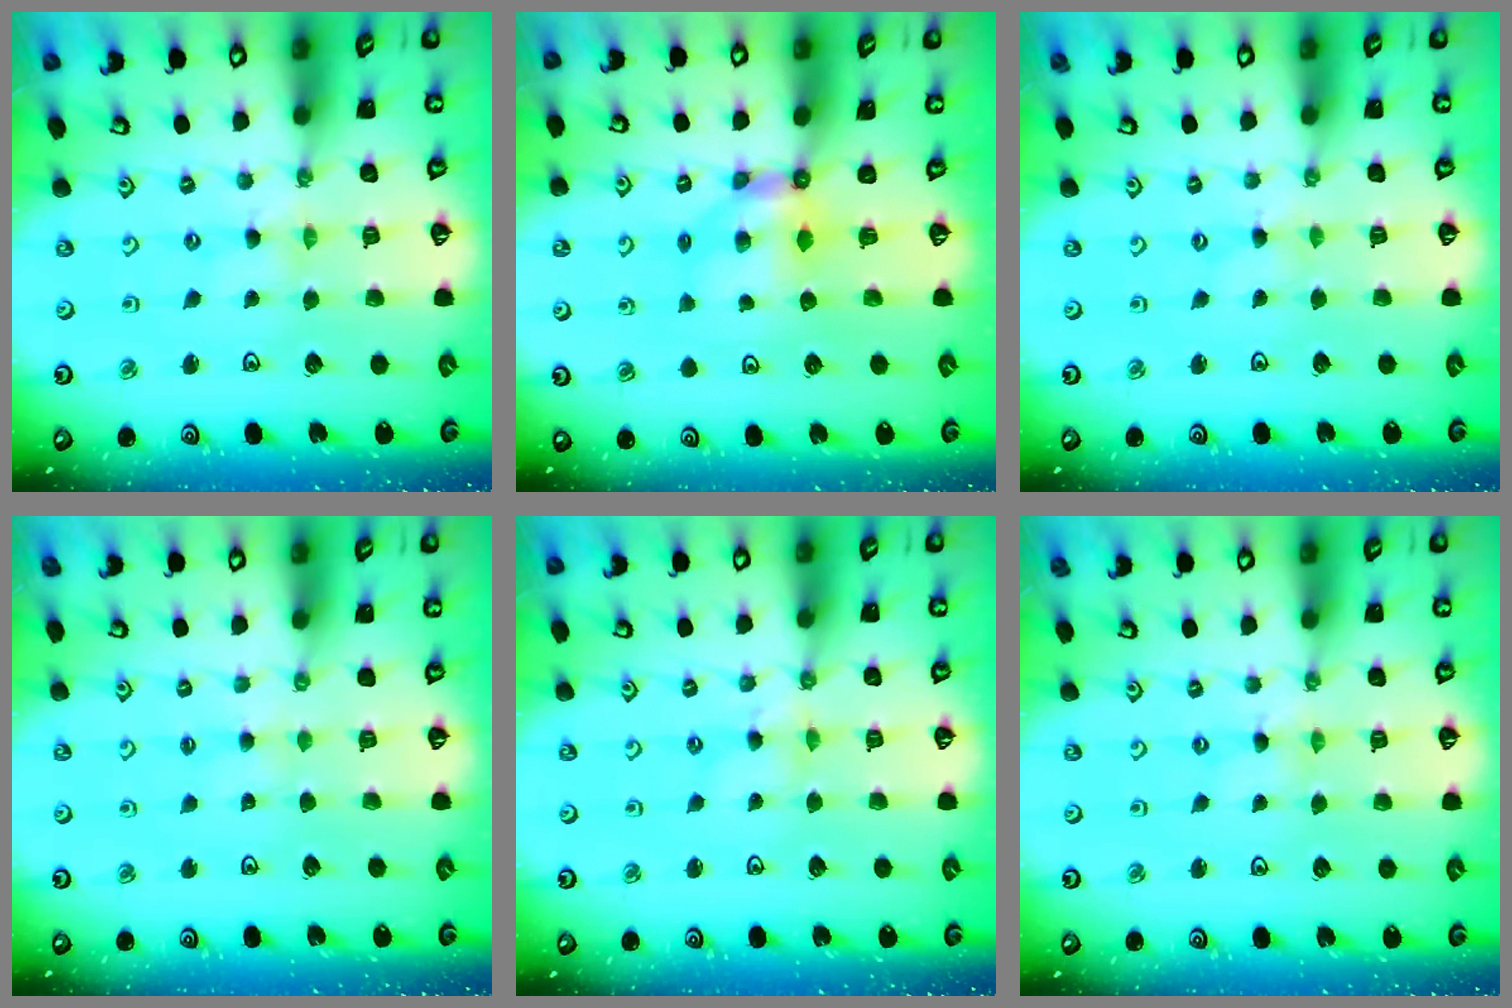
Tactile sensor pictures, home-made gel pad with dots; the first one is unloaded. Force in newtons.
{"total": 5.5, "press": 5.5, "slide": 0.2}
{"total": 0.0}
{"total": 1.6, "press": 1.6, "slide": 0.3}
{"total": 2.6, "press": 2.6, "slide": 0.4}
{"total": 0.0}